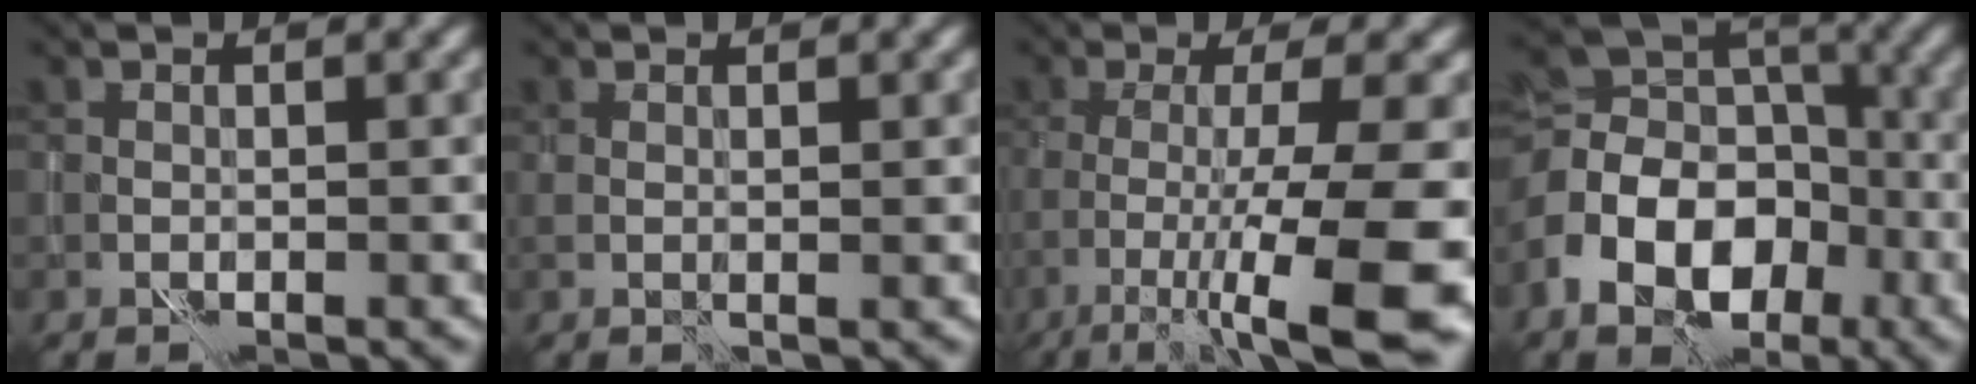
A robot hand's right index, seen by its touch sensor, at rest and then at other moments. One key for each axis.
{"total": 1.1, "fx": 0.3, "fy": 0.1, "fz": 1.0, "tx": -0.017, "ty": 0.000, "tz": 0.007}
{"total": 12.0, "fx": -4.2, "fy": 2.2, "fz": 11.0, "tx": -0.163, "ty": -0.009, "tz": -0.062}
{"total": 10.7, "fx": -4.5, "fy": 7.5, "fz": 6.2, "tx": -0.122, "ty": -0.002, "tz": -0.098}